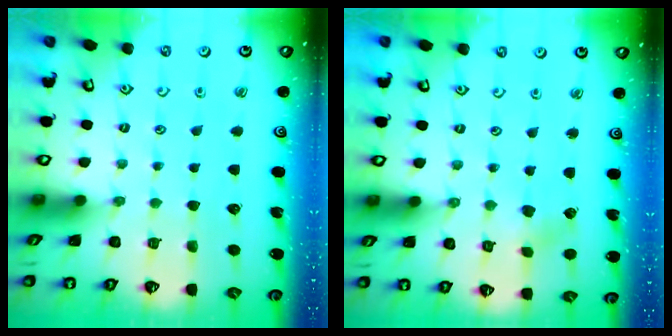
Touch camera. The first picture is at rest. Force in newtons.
{"total": 2.4, "press": 2.4, "slide": 0.3}